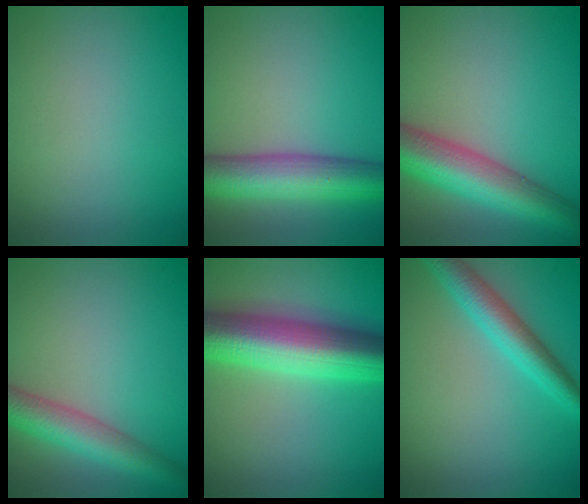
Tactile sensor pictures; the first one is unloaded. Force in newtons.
{"total": 8.3, "press": 8.3, "slide": 0.2}
{"total": 8.5, "press": 8.5, "slide": 0.3}
{"total": 5.2, "press": 5.2, "slide": 0.3}
{"total": 11.8, "press": 11.8, "slide": 0.1}
{"total": 4.3, "press": 4.3, "slide": 0.2}